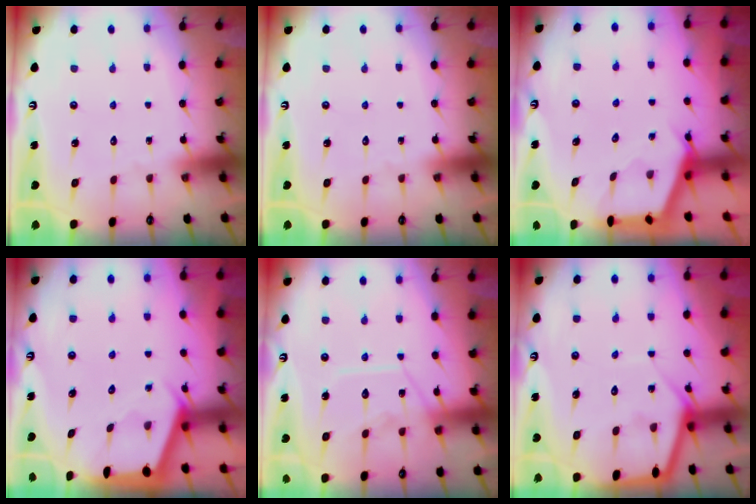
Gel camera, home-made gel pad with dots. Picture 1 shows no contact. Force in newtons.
{"total": 0.0}
{"total": 2.8, "press": 2.8, "slide": 0.4}
{"total": 2.4, "press": 2.4, "slide": 0.3}
{"total": 12.2, "press": 12.2, "slide": 1.2}
{"total": 6.7, "press": 6.7, "slide": 0.6}